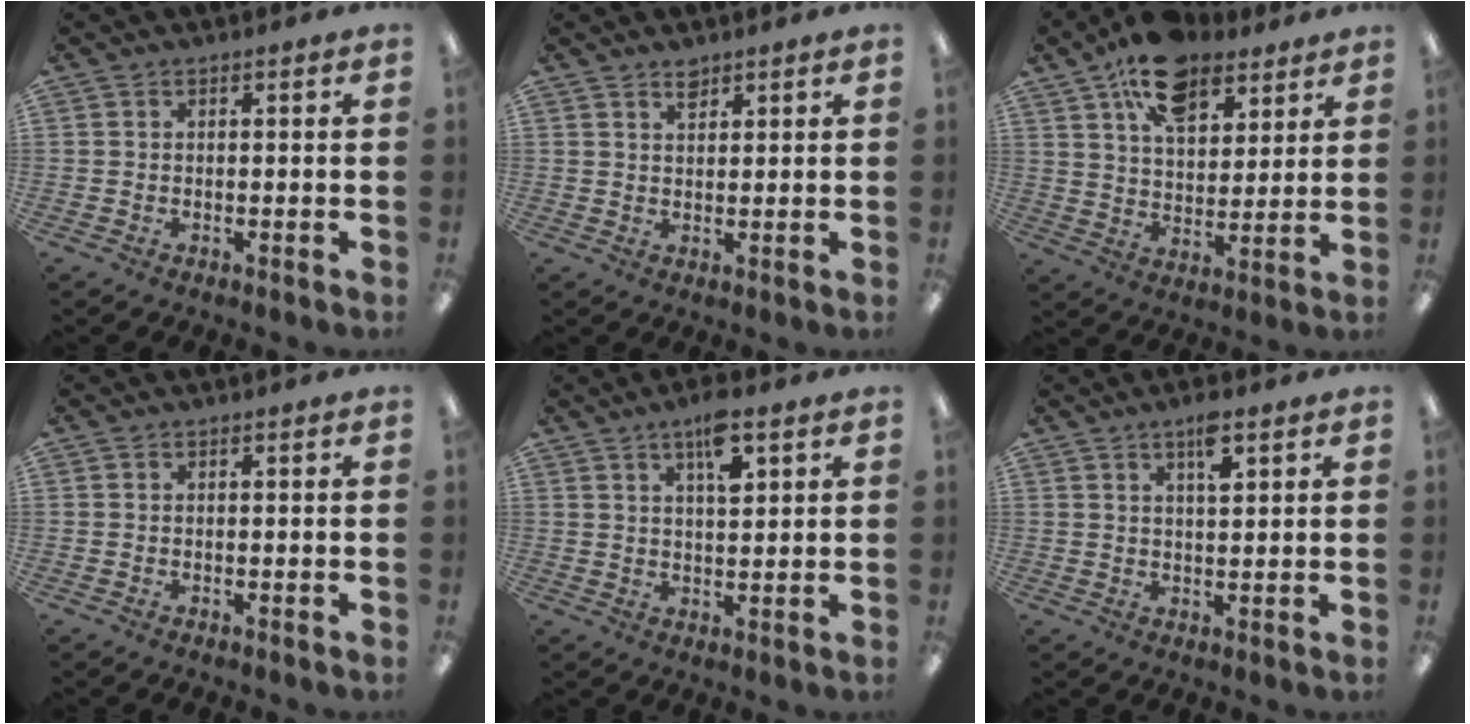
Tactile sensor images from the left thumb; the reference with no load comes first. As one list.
[{"total": 2.5, "force": [2.1, 1.0, 1.0], "torque": [-0.007, -0.008, 0.036]}, {"total": 15.3, "force": [10.1, 8.1, 8.1], "torque": [-0.128, -0.043, 0.182]}, {"total": 0.0}, {"total": 7.4, "force": [4.5, 2.2, 5.4], "torque": [-0.085, -0.017, 0.072]}, {"total": 5.3, "force": [3.3, 1.4, 3.9], "torque": [-0.062, -0.008, 0.052]}]